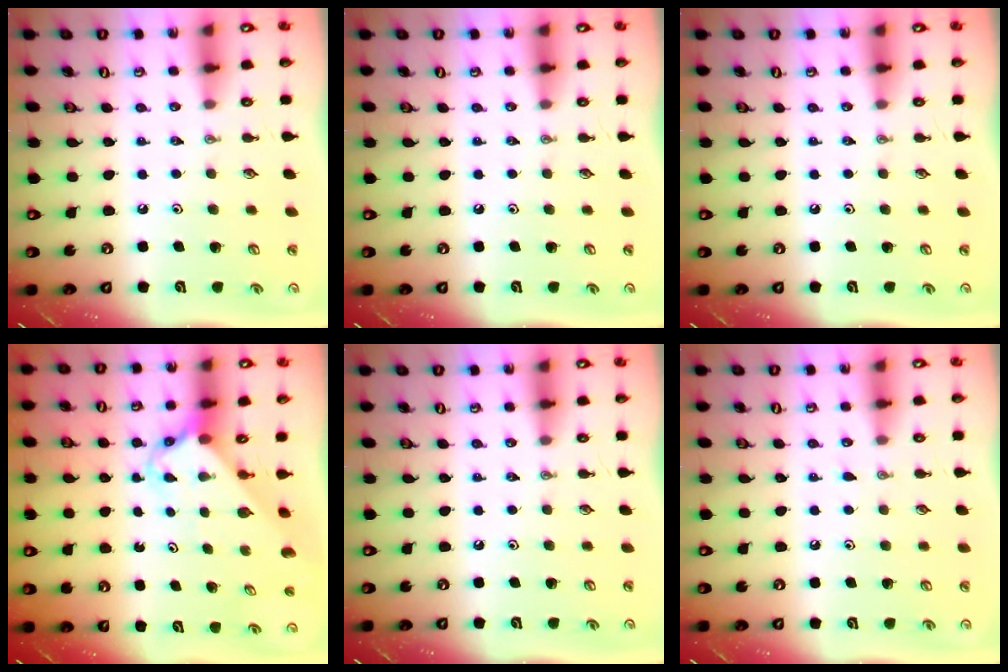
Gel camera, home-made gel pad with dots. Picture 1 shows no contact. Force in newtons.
{"total": 0.0}
{"total": 0.0}
{"total": 2.5, "press": 2.5, "slide": 0.2}
{"total": 0.0}
{"total": 3.4, "press": 3.4, "slide": 0.5}